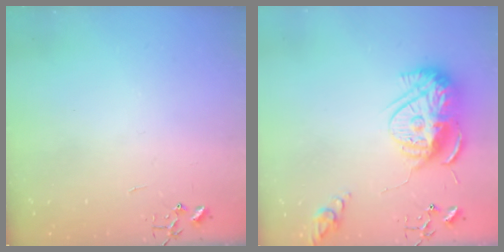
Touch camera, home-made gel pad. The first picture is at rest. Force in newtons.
{"total": 16.0, "press": 16.0, "slide": 1.5}